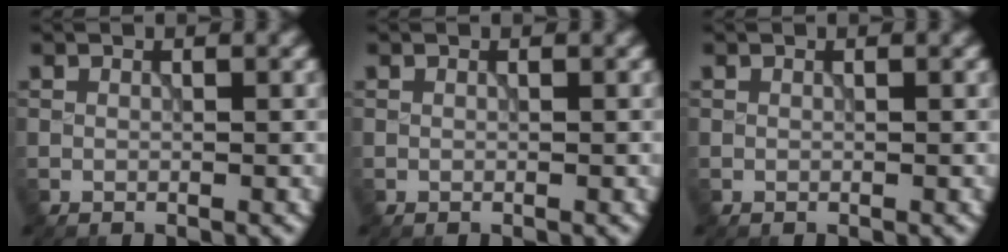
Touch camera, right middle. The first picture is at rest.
{"total": 0.0}
{"total": 0.0}